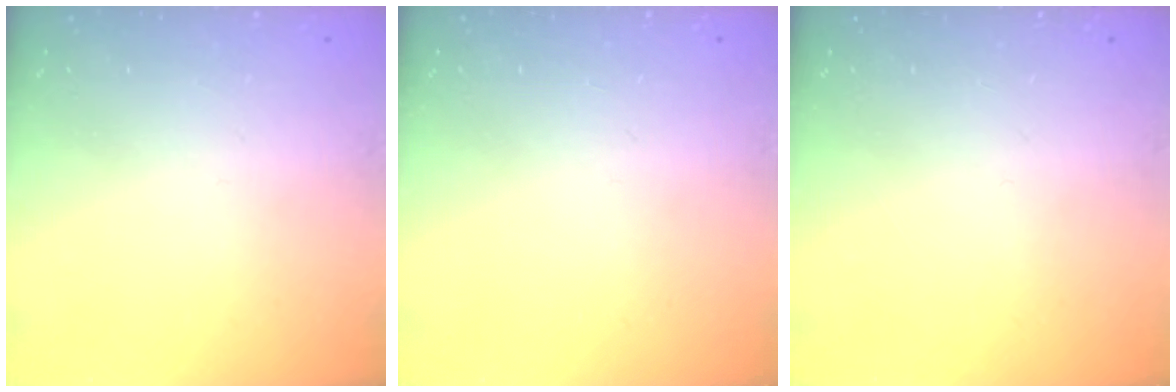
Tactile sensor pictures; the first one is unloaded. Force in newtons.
{"total": 0.0}
{"total": 0.0}